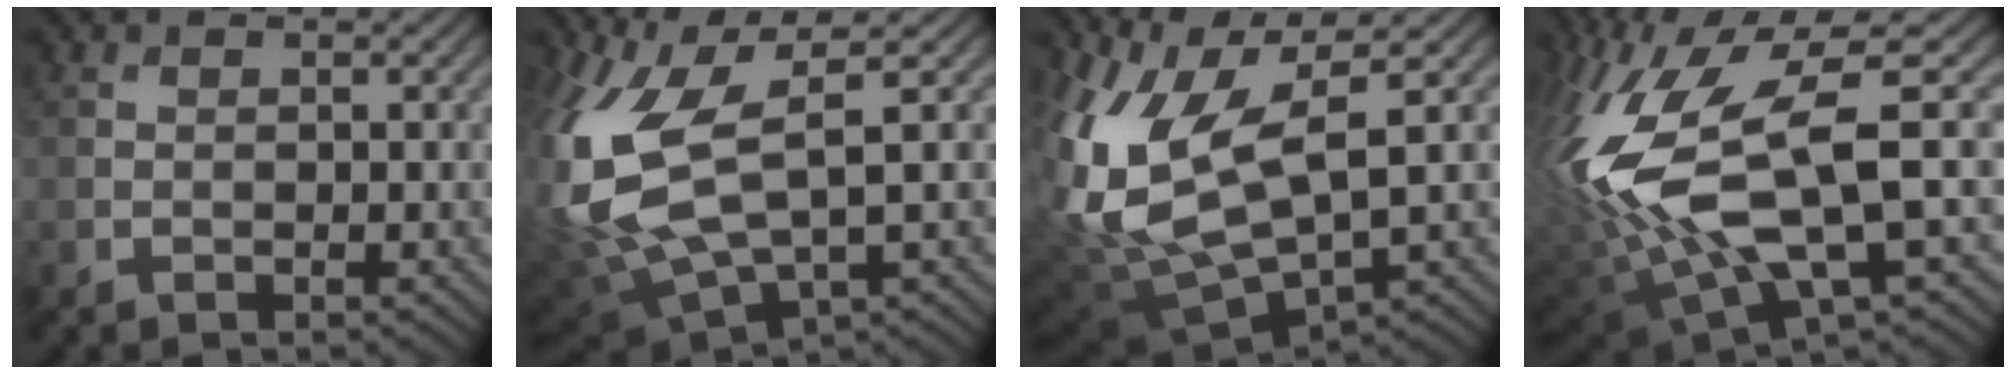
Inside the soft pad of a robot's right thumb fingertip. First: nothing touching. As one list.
[{"total": 14.2, "force": [0.5, 5.9, 13.0], "torque": [-0.320, -0.021, 0.030]}, {"total": 14.6, "force": [2.4, 6.3, 13.0], "torque": [-0.313, -0.014, 0.064]}, {"total": 17.6, "force": [-0.5, 6.4, 16.4], "torque": [-0.385, -0.018, 0.018]}]